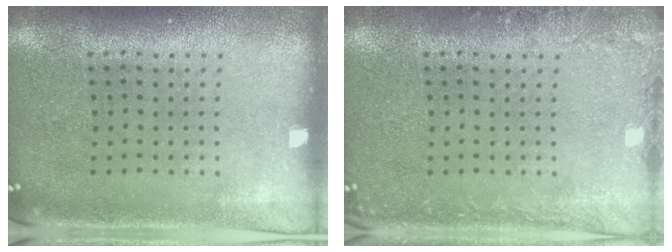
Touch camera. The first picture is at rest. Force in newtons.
{"total": 1.7, "press": 1.7, "slide": 0.3}